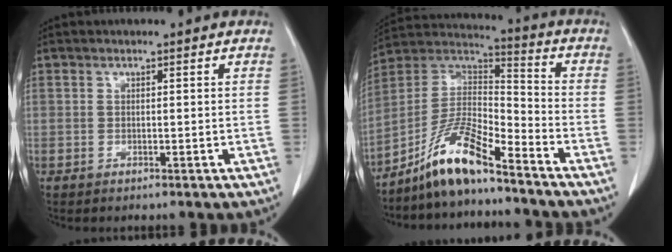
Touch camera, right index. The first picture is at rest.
{"total": 11.6, "force": [-8.8, 1.6, 7.4], "torque": [-0.149, 0.017, -0.167]}